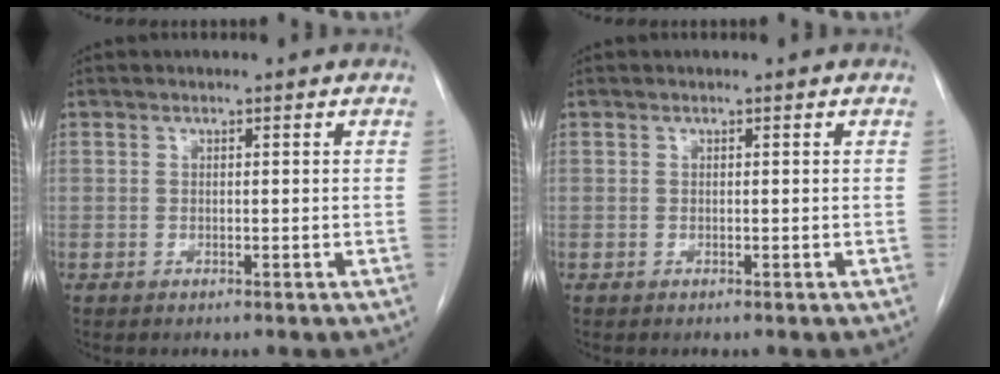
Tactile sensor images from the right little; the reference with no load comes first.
{"total": 0.0}